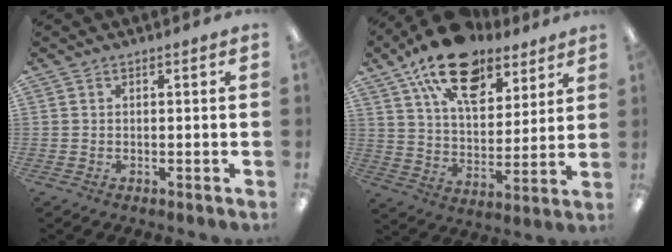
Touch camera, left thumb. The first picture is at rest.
{"total": 19.3, "force": [13.2, 9.7, 10.2], "torque": [-0.175, -0.064, 0.234]}